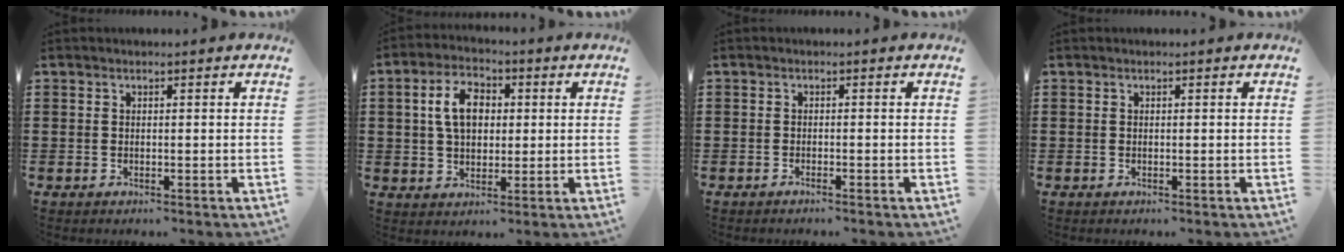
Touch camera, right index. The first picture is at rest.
{"total": 7.3, "force": [1.1, 4.5, 5.7], "torque": [-0.120, 0.013, 0.014]}
{"total": 0.8, "force": [-0.8, -0.2, 0.3], "torque": [-0.005, -0.003, -0.016]}
{"total": 0.0}